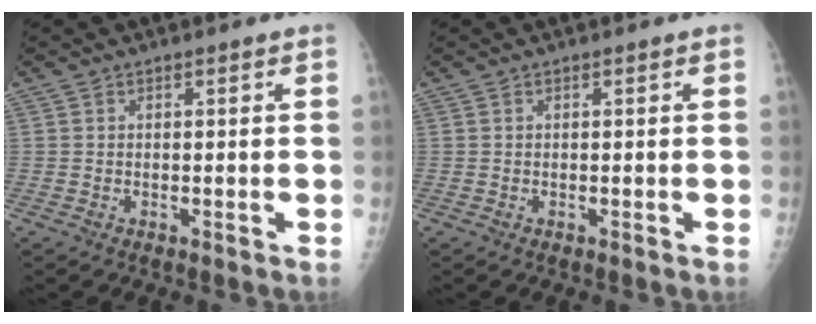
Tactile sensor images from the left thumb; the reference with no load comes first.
{"total": 0.0}